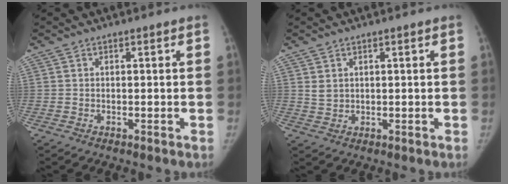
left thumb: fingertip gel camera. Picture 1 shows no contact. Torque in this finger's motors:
{"motor_torque": [-0.42, -0.56, -0.02, 0.26, -0.02]}